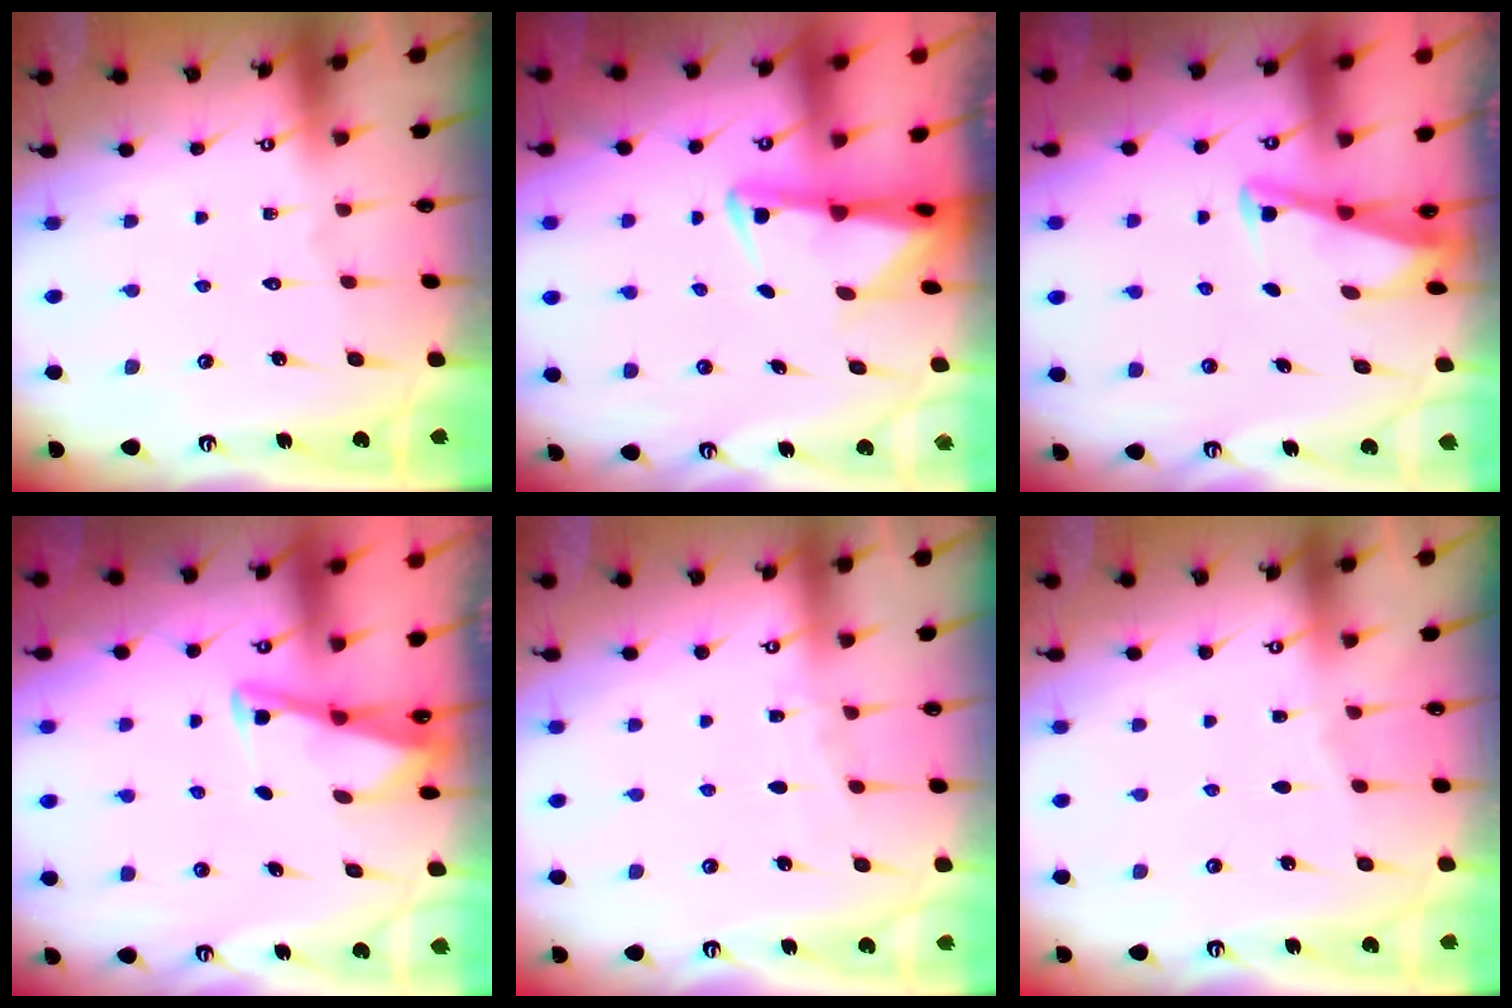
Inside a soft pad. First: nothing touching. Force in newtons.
{"total": 3.2, "press": 3.1, "slide": 0.6}
{"total": 2.7, "press": 2.7, "slide": 0.3}
{"total": 3.1, "press": 3.1, "slide": 0.3}
{"total": 3.2, "press": 3.1, "slide": 0.5}
{"total": 1.7, "press": 1.6, "slide": 0.3}